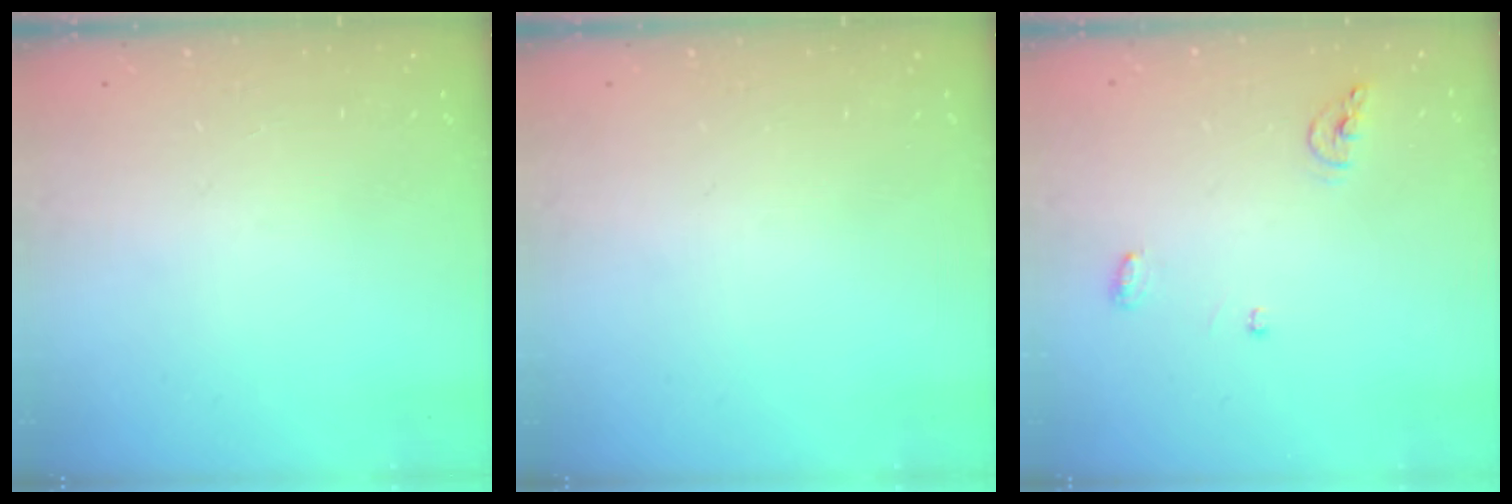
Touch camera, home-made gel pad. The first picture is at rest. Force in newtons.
{"total": 0.0}
{"total": 6.0, "press": 6.0, "slide": 0.2}